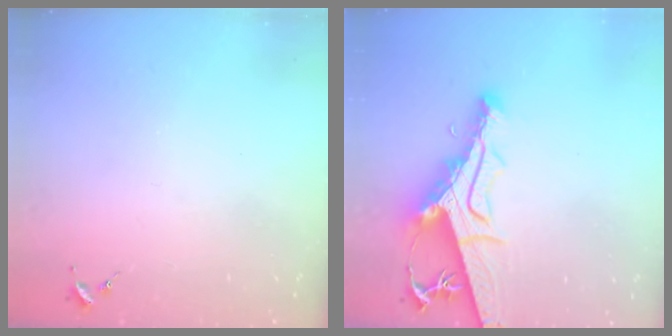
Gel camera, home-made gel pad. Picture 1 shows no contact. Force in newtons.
{"total": 11.8, "press": 11.7, "slide": 1.3}